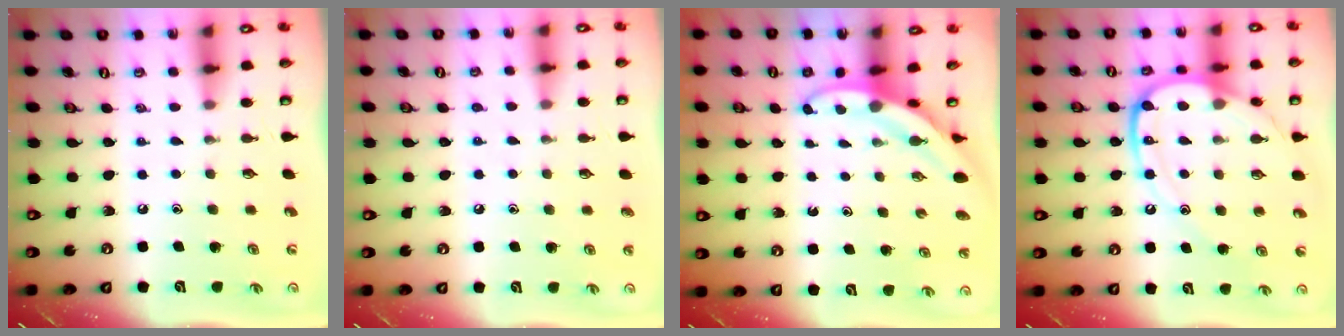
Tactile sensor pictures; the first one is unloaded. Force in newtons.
{"total": 3.3, "press": 3.2, "slide": 0.7}
{"total": 3.7, "press": 3.7, "slide": 0.1}
{"total": 14.4, "press": 14.3, "slide": 1.3}